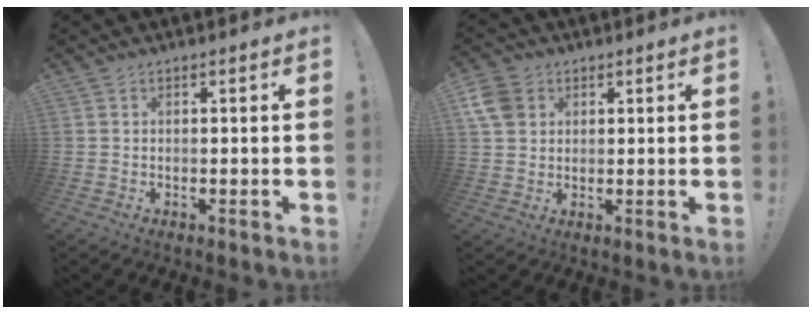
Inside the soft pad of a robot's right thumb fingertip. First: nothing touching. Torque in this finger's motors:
{"motor_torque": [-0.06, 0.18, 0.49, 0.12, 0.04]}